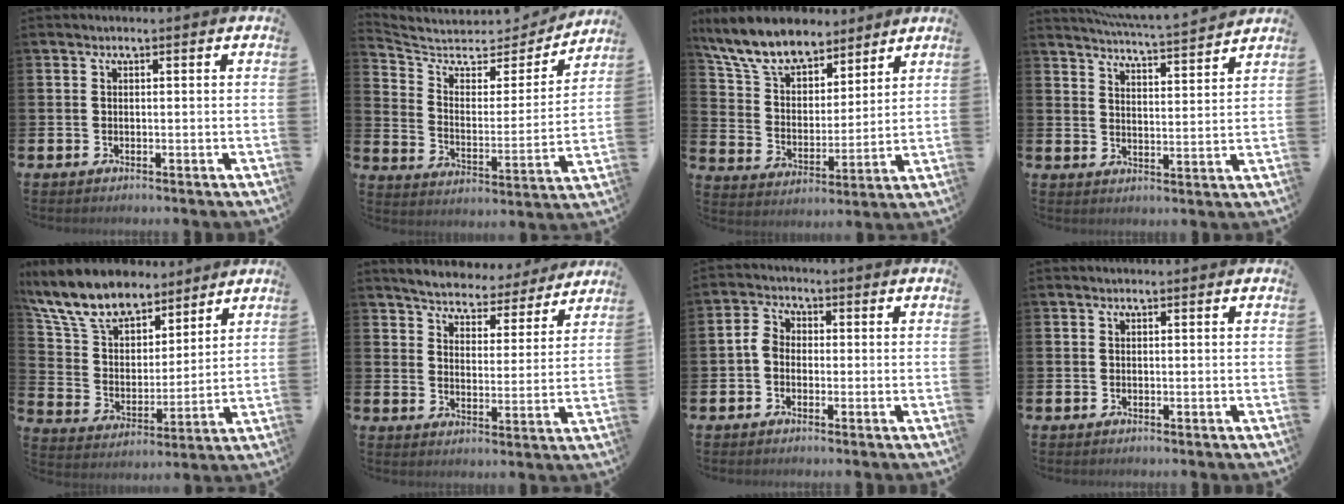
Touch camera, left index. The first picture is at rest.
{"total": 6.2, "force": [5.5, 2.4, 1.4], "torque": [-0.057, -0.053, 0.085]}
{"total": 9.8, "force": [8.7, 3.4, 2.8], "torque": [-0.106, -0.046, 0.161]}
{"total": 5.6, "force": [5.6, -0.5, 0.8], "torque": [-0.033, -0.042, 0.096]}
{"total": 11.3, "force": [9.8, 4.1, 3.6], "torque": [-0.127, -0.052, 0.182]}
{"total": 5.5, "force": [5.4, 1.0, 0.1], "torque": [-0.025, -0.047, 0.092]}
{"total": 3.0, "force": [-0.4, 2.3, 1.9], "torque": [-0.035, 0.012, -0.009]}
{"total": 0.0}